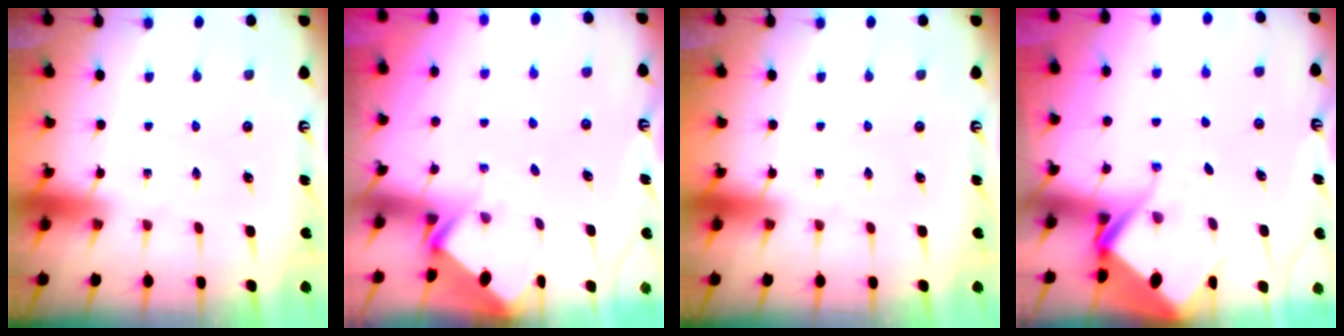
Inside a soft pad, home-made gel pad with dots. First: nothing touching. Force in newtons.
{"total": 2.9, "press": 2.9, "slide": 0.2}
{"total": 0.0}
{"total": 6.0, "press": 6.0, "slide": 0.7}